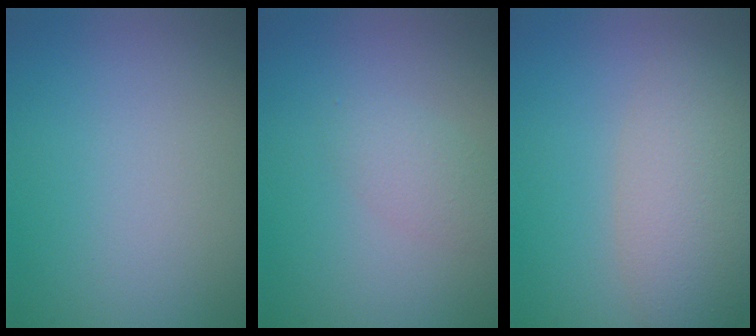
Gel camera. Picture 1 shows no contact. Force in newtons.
{"total": 1.8, "press": 1.8, "slide": 0.0}
{"total": 5.0, "press": 5.0, "slide": 0.3}